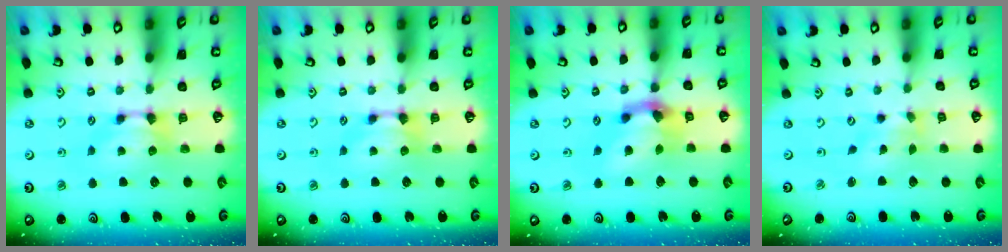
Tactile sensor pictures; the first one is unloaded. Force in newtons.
{"total": 0.0}
{"total": 5.3, "press": 4.8, "slide": 2.1}
{"total": 2.2, "press": 2.0, "slide": 1.0}